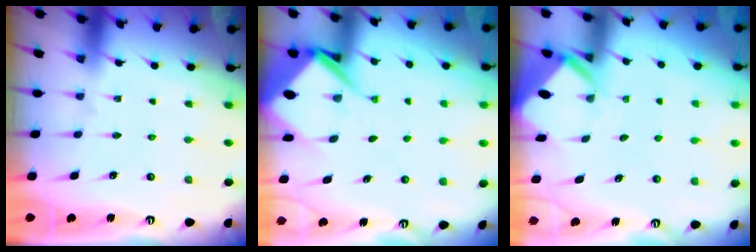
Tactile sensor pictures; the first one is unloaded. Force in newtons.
{"total": 8.0, "press": 7.9, "slide": 0.9}
{"total": 3.4, "press": 3.4, "slide": 0.1}